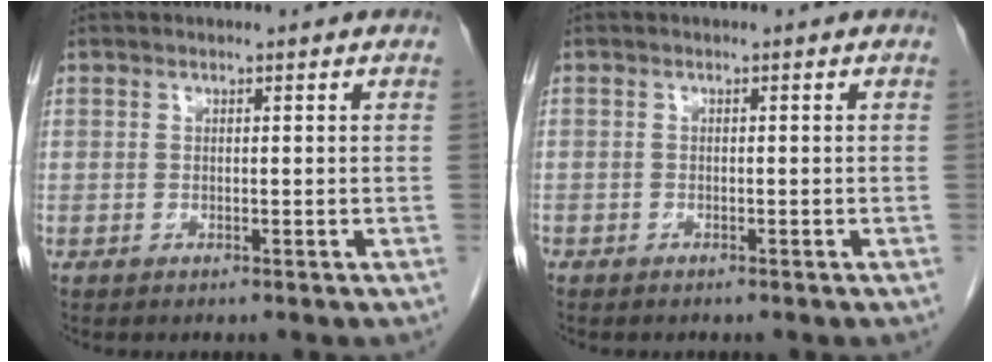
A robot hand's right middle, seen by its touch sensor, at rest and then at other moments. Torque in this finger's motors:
{"motor_torque": [0.25, -0.13, 0.05, -0.09]}